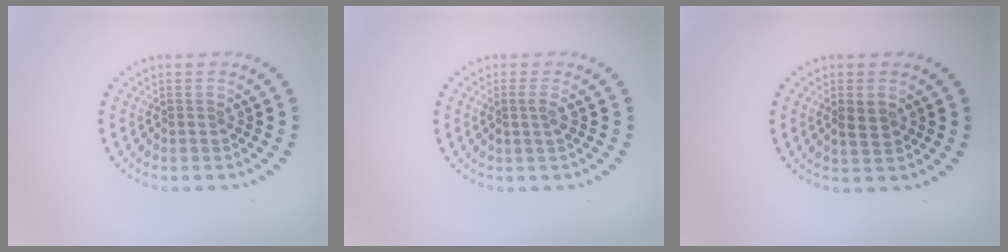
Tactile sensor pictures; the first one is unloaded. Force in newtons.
{"total": 1.3, "press": 1.0, "slide": 0.7}
{"total": 2.0, "press": 2.0, "slide": 0.2}